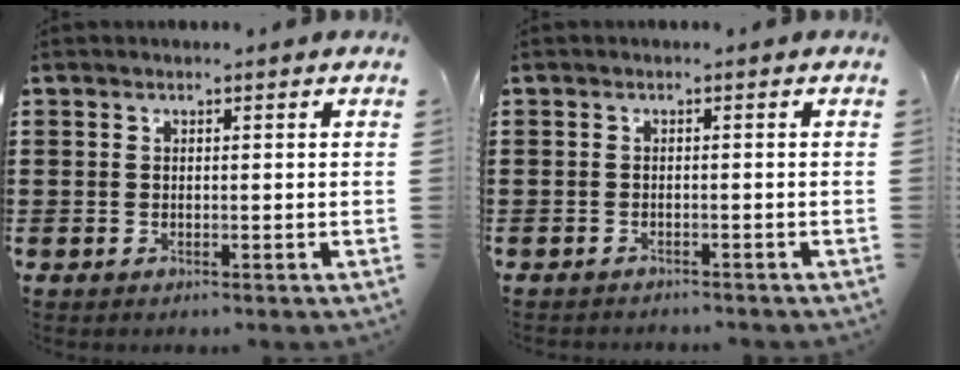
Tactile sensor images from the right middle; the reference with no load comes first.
{"total": 0.9, "force": [-0.9, 0.1, -0.1], "torque": [-0.002, 0.003, -0.021]}